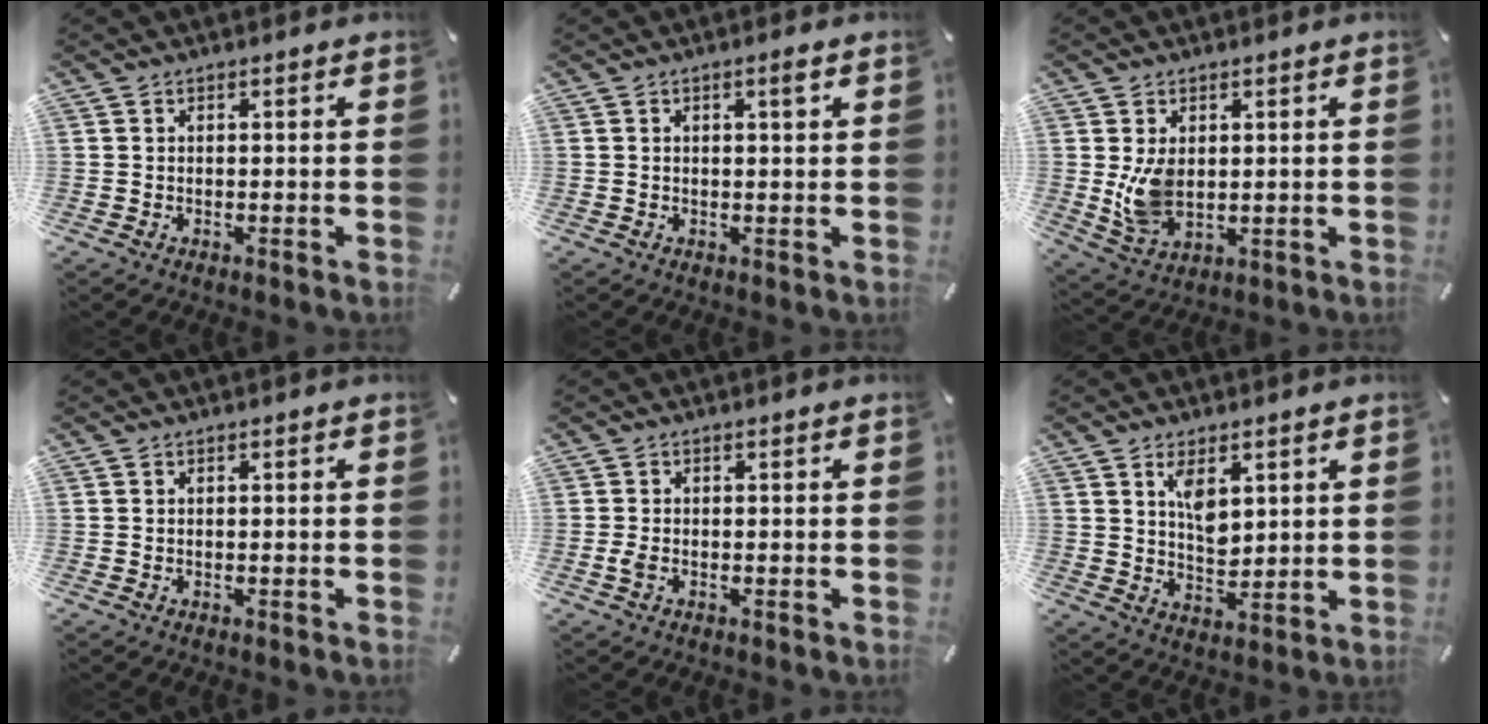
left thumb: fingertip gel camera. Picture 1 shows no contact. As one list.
[{"total": 2.0, "force": [0.9, 0.3, 1.8], "torque": [-0.027, -0.001, 0.012]}, {"total": 7.5, "force": [1.2, 5.1, 5.4], "torque": [-0.110, -0.010, 0.023]}, {"total": 0.0}, {"total": 1.4, "force": [-0.2, 0.8, 1.1], "torque": [-0.029, -0.002, -0.007]}, {"total": 6.9, "force": [3.6, 3.8, 4.5], "torque": [-0.067, -0.018, 0.060]}]